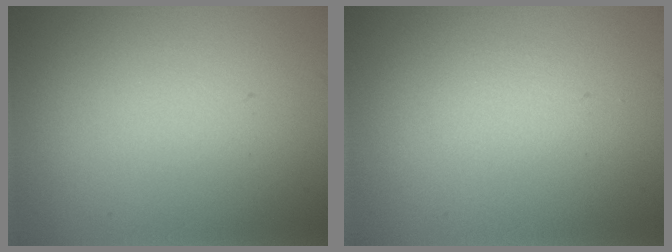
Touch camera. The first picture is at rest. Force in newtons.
{"total": 0.7, "press": 0.7, "slide": 0.0}